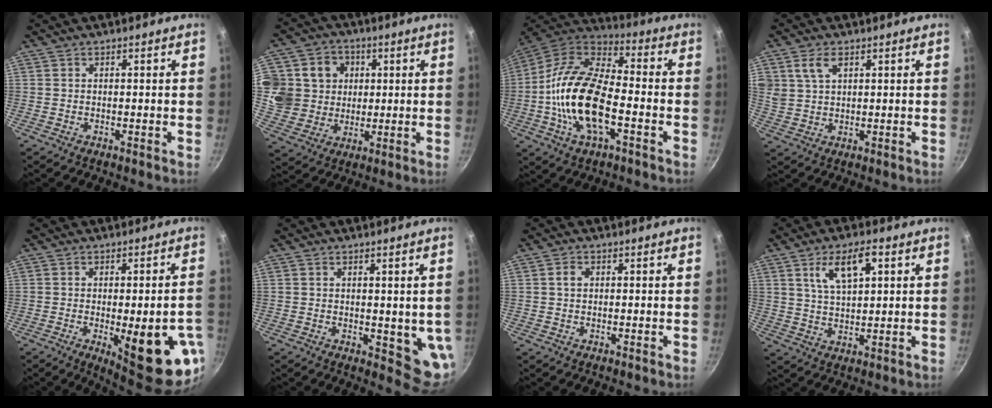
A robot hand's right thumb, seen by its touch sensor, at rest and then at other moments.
{"total": 14.6, "force": [2.8, 13.5, 4.8], "torque": [-0.075, 0.003, 0.049]}
{"total": 19.9, "force": [-4.6, 9.7, 16.8], "torque": [-0.313, 0.034, -0.100]}
{"total": 4.9, "force": [2.4, 3.1, 3.0], "torque": [-0.048, -0.004, 0.052]}
{"total": 17.8, "force": [-5.4, 5.2, 16.1], "torque": [-0.178, -0.007, -0.056]}
{"total": 6.7, "force": [0.4, 3.0, 6.0], "torque": [-0.058, -0.019, 0.011]}
{"total": 1.6, "force": [0.3, 1.2, 1.0], "torque": [-0.015, 0.006, 0.004]}
{"total": 9.0, "force": [3.6, 3.9, 7.2], "torque": [-0.116, -0.005, 0.069]}